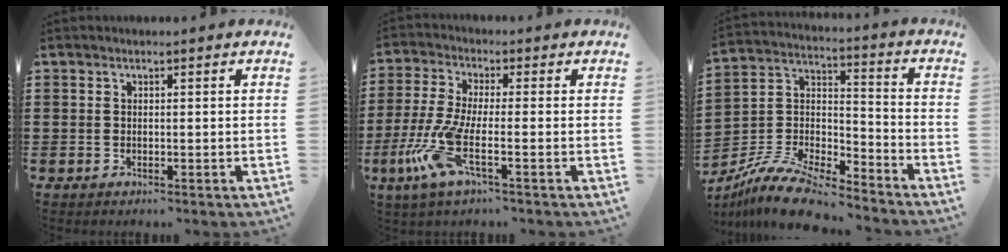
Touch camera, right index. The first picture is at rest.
{"total": 7.6, "force": [-3.0, 1.6, 6.8], "torque": [-0.172, -0.020, -0.062]}
{"total": 11.6, "force": [-10.3, 2.1, 4.7], "torque": [-0.103, 0.022, -0.206]}